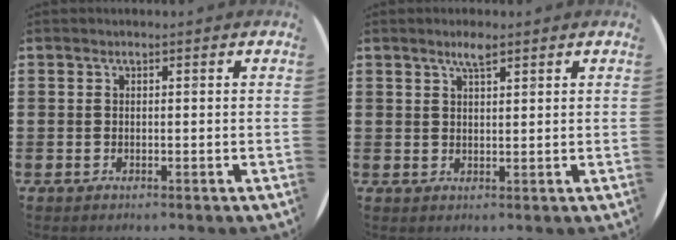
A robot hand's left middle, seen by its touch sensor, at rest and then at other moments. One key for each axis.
{"total": 2.5, "fx": 2.0, "fy": 0.4, "fz": 1.5, "tx": -0.032, "ty": 0.003, "tz": 0.034}